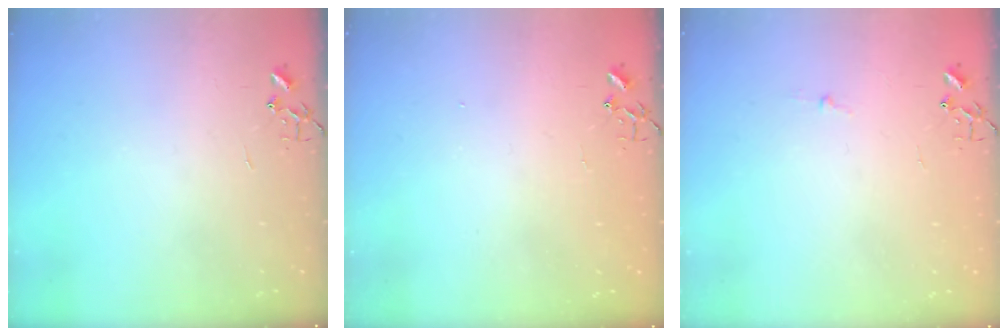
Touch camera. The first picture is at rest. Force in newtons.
{"total": 1.3, "press": 1.2, "slide": 0.1}
{"total": 2.7, "press": 2.7, "slide": 0.3}